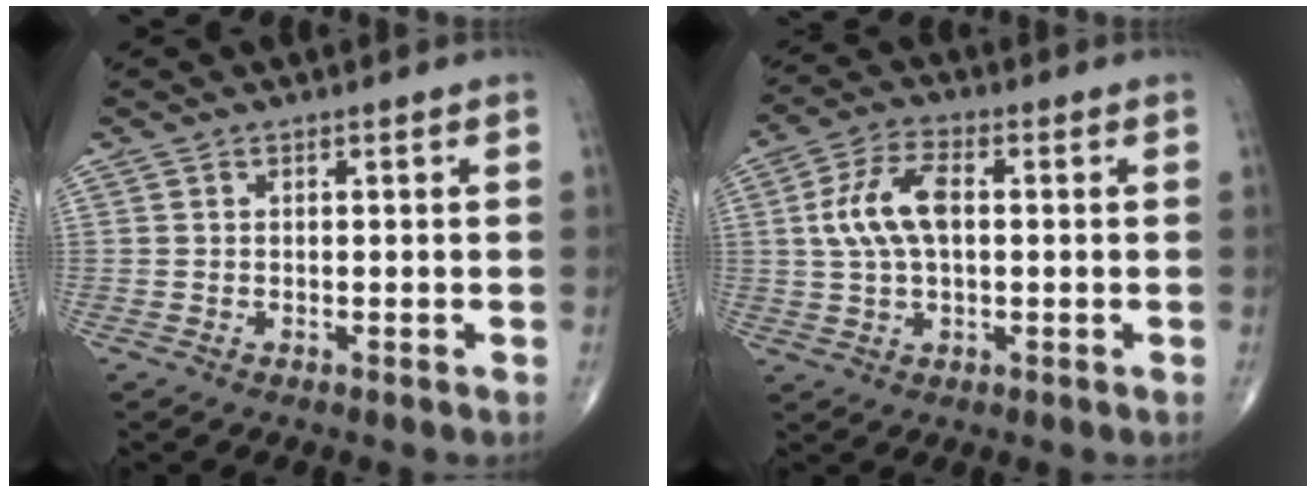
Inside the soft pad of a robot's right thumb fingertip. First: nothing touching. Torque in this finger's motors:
{"motor_torque": [-0.38, 0.75, 0.87, 0.28, 0.10]}